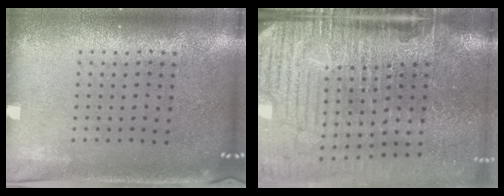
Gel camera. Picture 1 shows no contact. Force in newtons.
{"total": 5.4, "press": 4.4, "slide": 3.2}